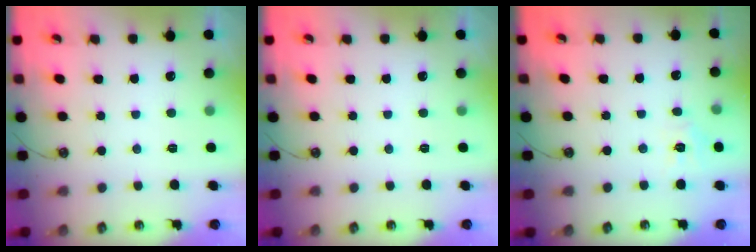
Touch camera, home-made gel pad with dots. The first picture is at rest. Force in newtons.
{"total": 0.0}
{"total": 5.3, "press": 5.2, "slide": 0.6}